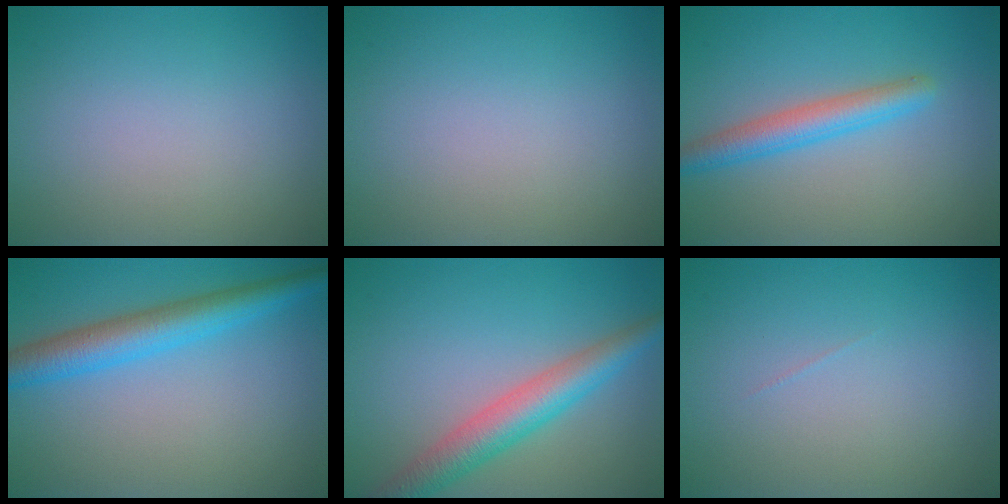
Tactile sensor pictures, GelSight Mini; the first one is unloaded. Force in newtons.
{"total": 0.0}
{"total": 3.3, "press": 3.3, "slide": 0.1}
{"total": 4.9, "press": 4.9, "slide": 0.2}
{"total": 4.9, "press": 4.9, "slide": 0.2}
{"total": 0.0}